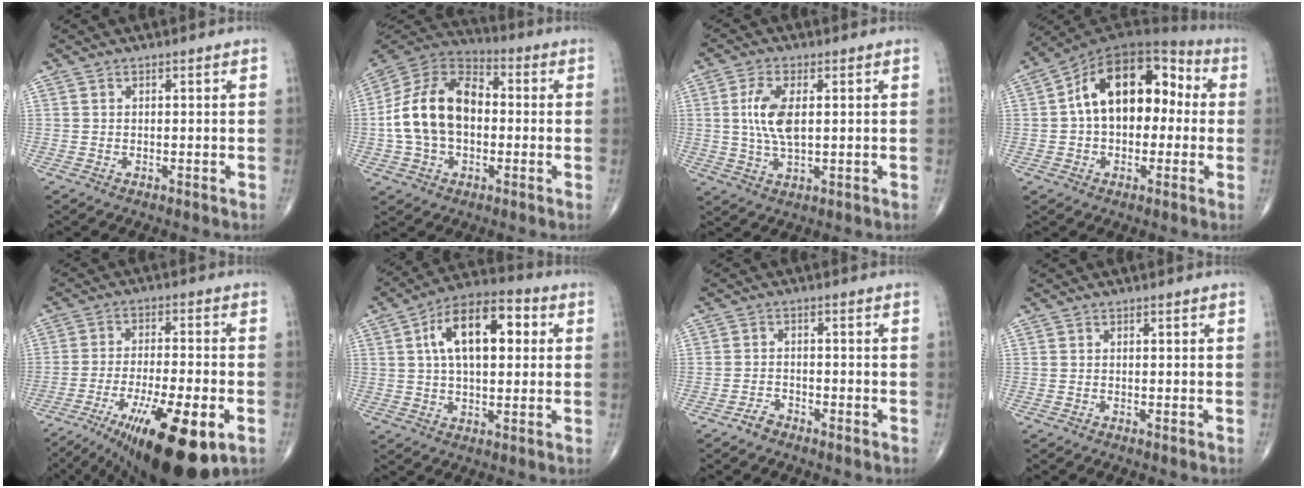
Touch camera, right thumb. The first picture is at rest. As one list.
[{"total": 16.9, "force": [-0.7, 11.4, 12.5], "torque": [-0.214, 0.035, -0.021]}, {"total": 7.7, "force": [1.0, 3.4, 6.8], "torque": [-0.144, -0.005, 0.020]}, {"total": 17.4, "force": [1.4, 11.0, 13.4], "torque": [-0.178, 0.053, 0.012]}, {"total": 19.6, "force": [-9.3, 5.6, 16.3], "torque": [-0.250, 0.006, -0.143]}, {"total": 15.2, "force": [3.5, 7.9, 12.6], "torque": [-0.190, 0.022, 0.050]}, {"total": 2.2, "force": [-1.9, 0.9, 0.6], "torque": [-0.007, 0.008, -0.037]}, {"total": 0.0}]